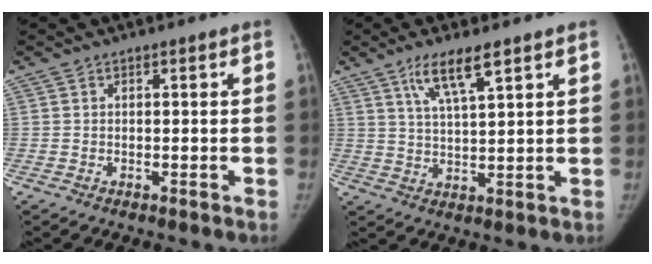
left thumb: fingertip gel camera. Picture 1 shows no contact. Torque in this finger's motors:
{"motor_torque": [-0.04, 0.11, 0.53, -0.20, 0.23]}